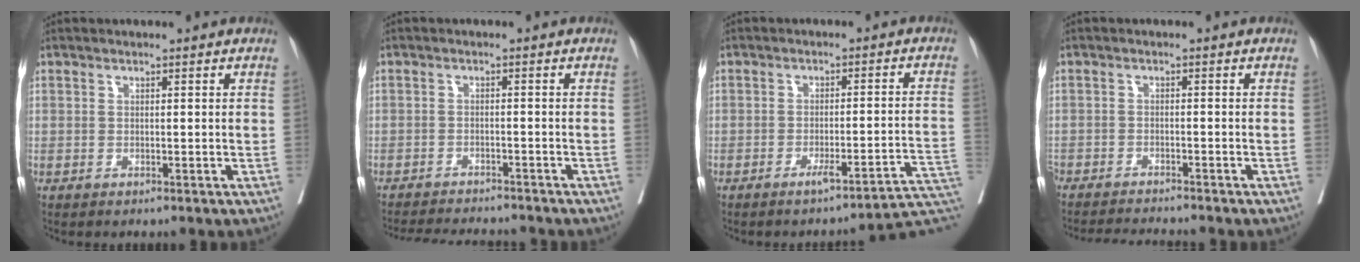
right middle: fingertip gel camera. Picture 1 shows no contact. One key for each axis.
{"total": 10.1, "fx": -9.5, "fy": 1.2, "fz": 3.1, "tx": -0.047, "ty": -0.007, "tz": -0.132}
{"total": 8.5, "fx": -6.2, "fy": -0.2, "fz": 5.8, "tx": -0.063, "ty": 0.030, "tz": -0.078}
{"total": 7.7, "fx": -7.3, "fy": -0.1, "fz": 2.4, "tx": -0.026, "ty": -0.016, "tz": -0.114}